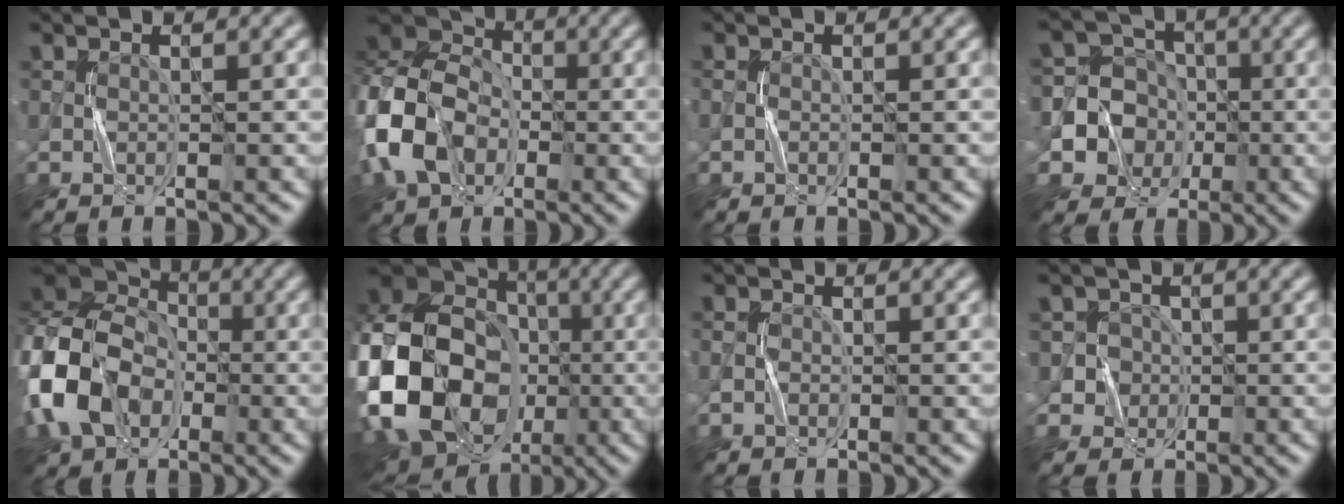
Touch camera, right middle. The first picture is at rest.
{"total": 10.7, "force": [-2.9, 7.9, 6.5], "torque": [-0.144, -0.002, -0.065]}
{"total": 0.0}
{"total": 10.9, "force": [-1.7, 10.5, 2.7], "torque": [-0.089, 0.023, -0.053]}
{"total": 12.1, "force": [-3.1, 9.3, 7.0], "torque": [-0.154, -0.016, -0.077]}
{"total": 18.9, "force": [-5.0, 14.6, 10.9], "torque": [-0.238, -0.004, -0.101]}
{"total": 0.8, "force": [-0.5, 0.5, 0.3], "torque": [-0.005, 0.000, -0.012]}
{"total": 3.2, "force": [-0.1, 3.2, 0.5], "torque": [0.005, 0.015, 0.000]}